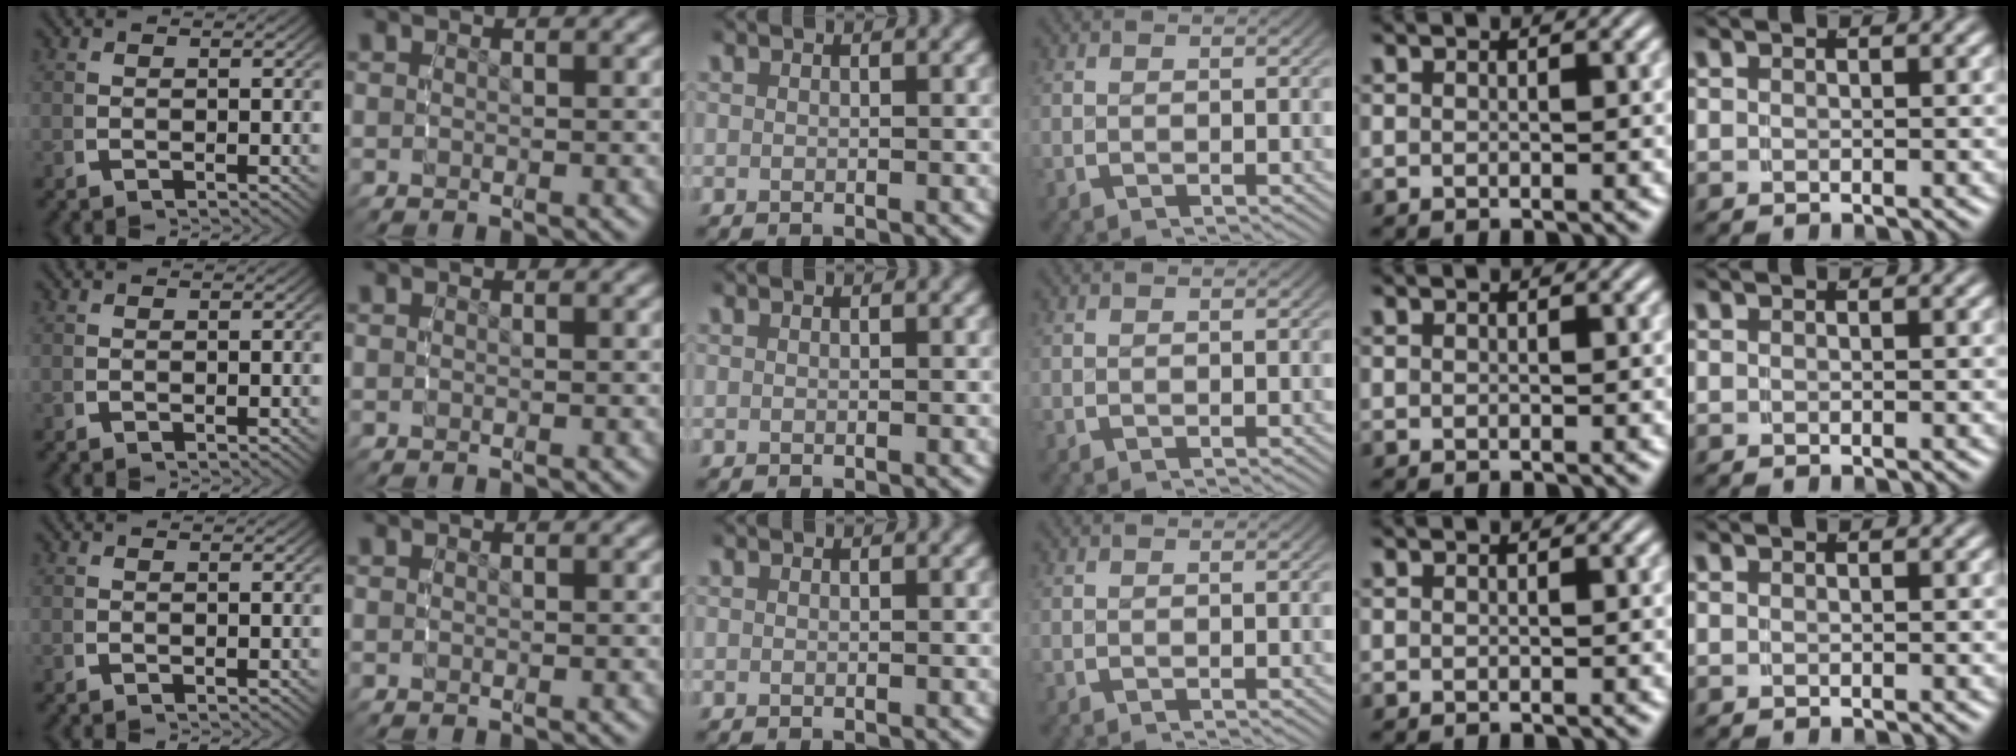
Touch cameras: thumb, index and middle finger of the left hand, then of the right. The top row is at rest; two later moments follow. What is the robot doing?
{"motion": "reach", "object": "coat"}